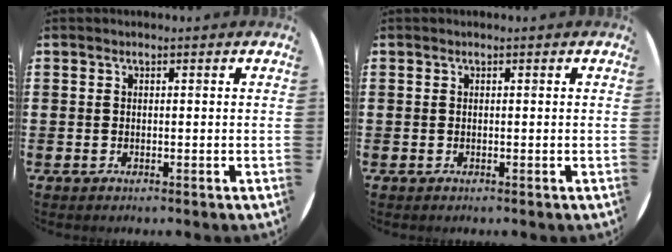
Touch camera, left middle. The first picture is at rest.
{"total": 0.0}